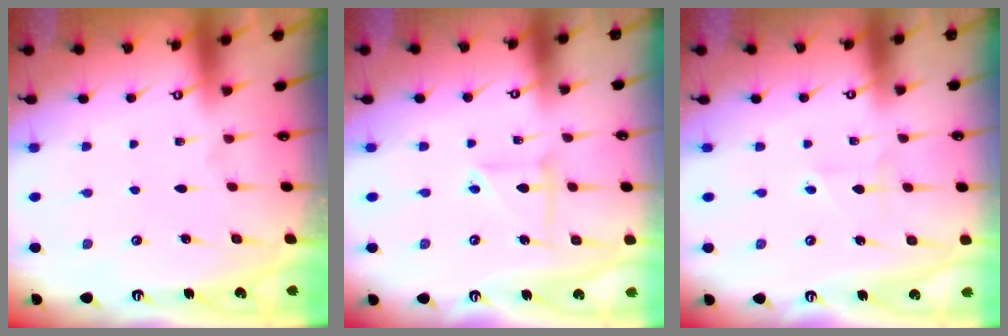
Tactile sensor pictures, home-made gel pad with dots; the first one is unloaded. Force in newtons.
{"total": 4.0, "press": 3.9, "slide": 0.7}
{"total": 1.5, "press": 1.4, "slide": 0.5}